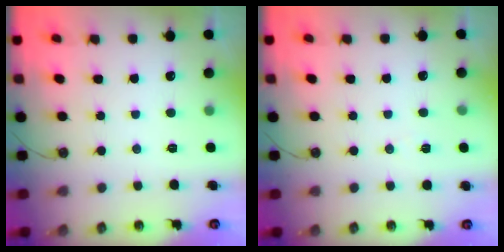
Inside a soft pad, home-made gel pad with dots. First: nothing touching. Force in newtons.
{"total": 4.3, "press": 3.2, "slide": 2.8}